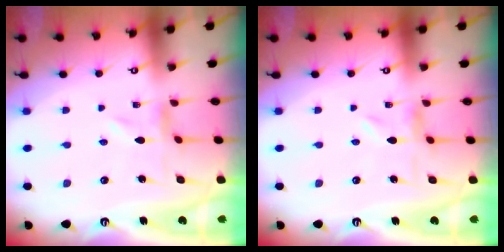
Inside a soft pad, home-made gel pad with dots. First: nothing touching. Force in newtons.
{"total": 0.7, "press": 0.7, "slide": 0.2}